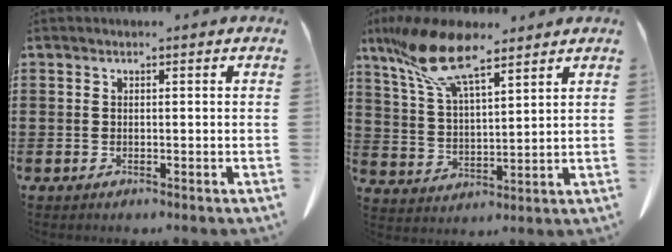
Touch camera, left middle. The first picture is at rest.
{"total": 11.5, "force": [8.3, 3.2, 7.3], "torque": [-0.179, -0.020, 0.148]}